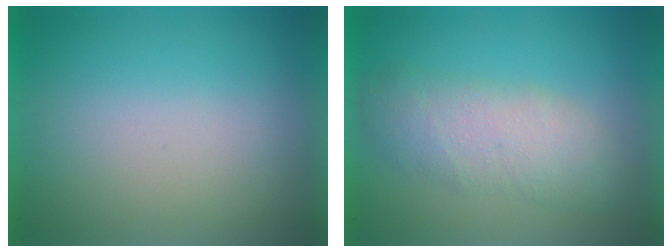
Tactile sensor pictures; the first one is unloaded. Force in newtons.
{"total": 3.5}